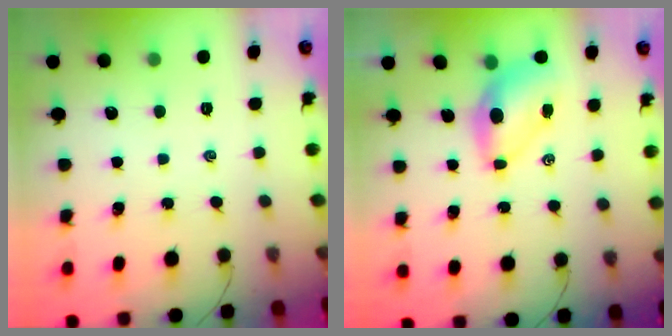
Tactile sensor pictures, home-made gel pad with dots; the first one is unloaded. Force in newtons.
{"total": 6.7, "press": 6.6, "slide": 1.2}